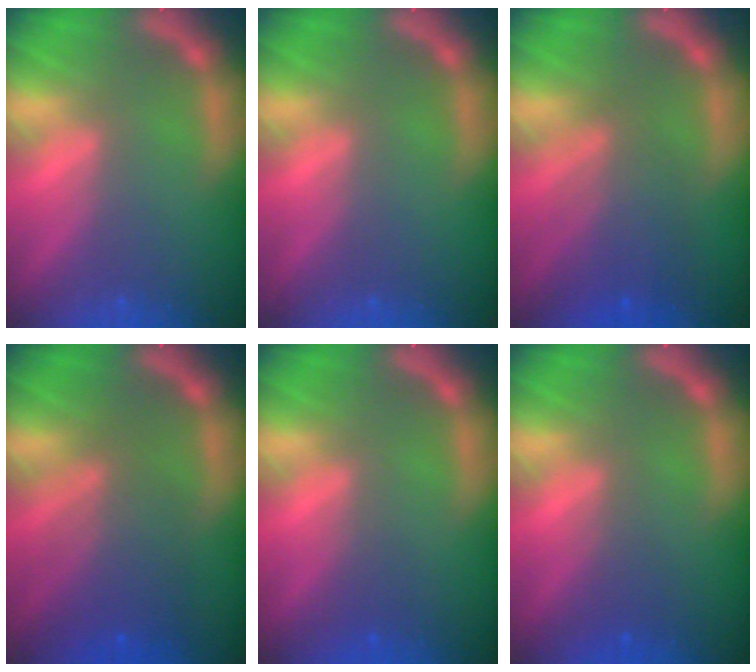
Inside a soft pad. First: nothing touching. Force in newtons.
{"total": 0.0}
{"total": 5.0}
{"total": 5.5}
{"total": 1.0}
{"total": 1.5}